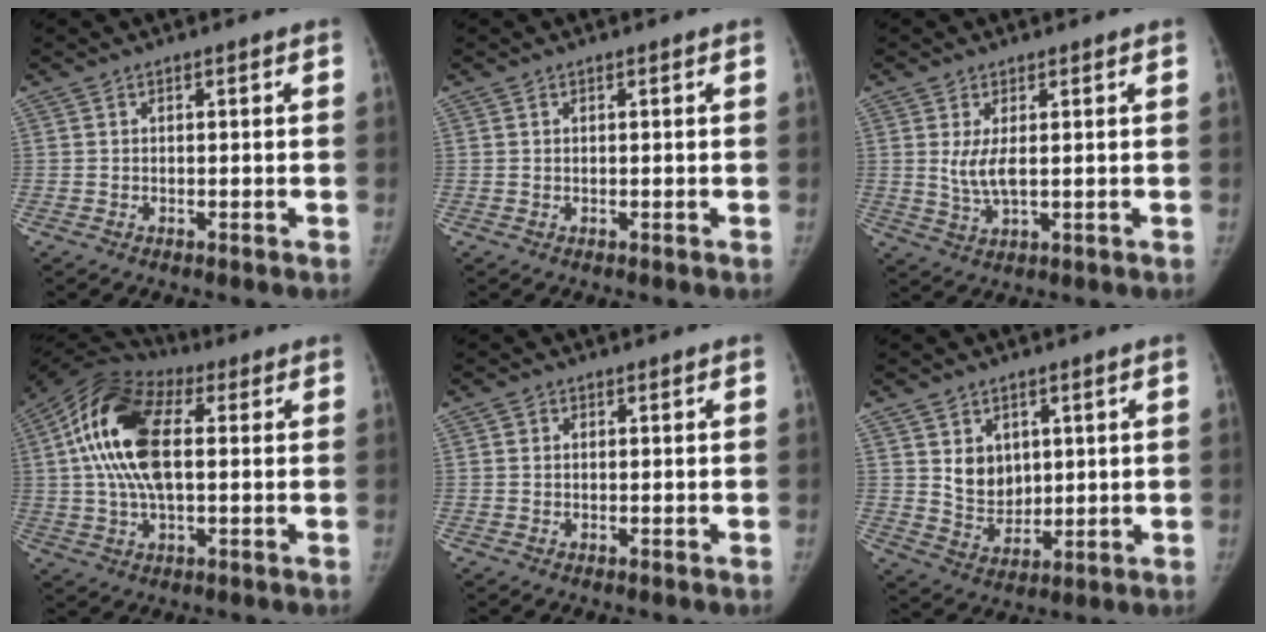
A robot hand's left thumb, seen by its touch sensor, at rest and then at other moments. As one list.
[{"total": 0.0}, {"total": 4.1, "force": [0.6, 1.4, 3.8], "torque": [-0.081, -0.016, 0.019]}, {"total": 16.8, "force": [2.7, 8.7, 14.1], "torque": [-0.283, 0.026, 0.039]}, {"total": 1.0, "force": [0.2, 1.0, 0.4], "torque": [0.000, 0.002, -0.001]}, {"total": 7.4, "force": [2.3, 5.7, 4.0], "torque": [-0.035, -0.025, 0.056]}]